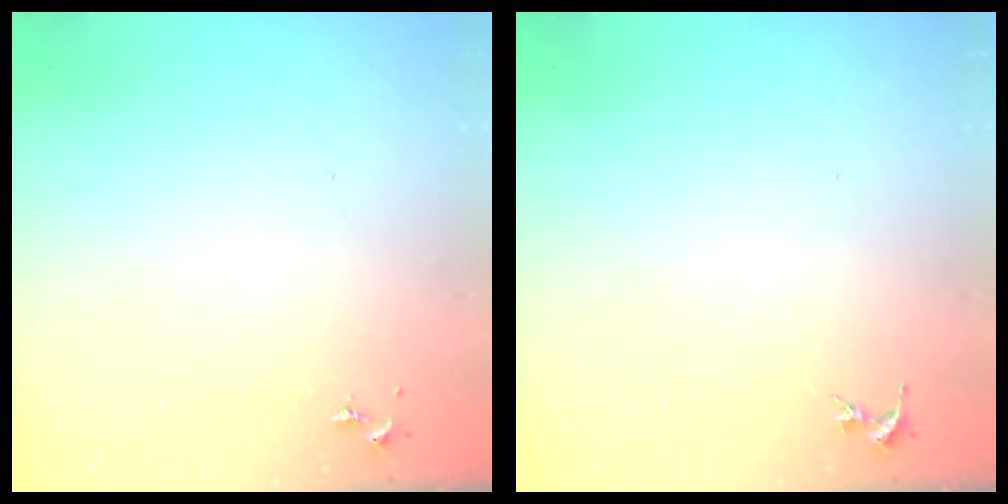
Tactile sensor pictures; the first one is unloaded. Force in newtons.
{"total": 0.0}